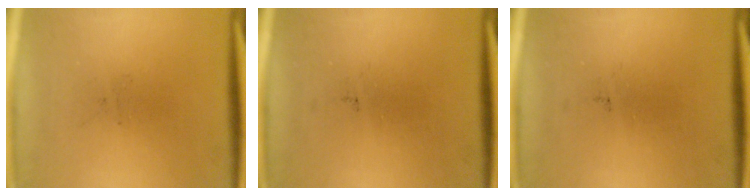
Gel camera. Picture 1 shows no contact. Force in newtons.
{"total": 0.0}
{"total": 0.0}